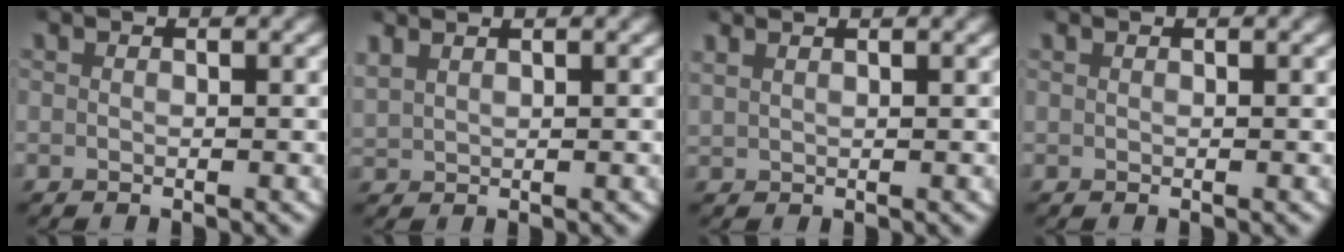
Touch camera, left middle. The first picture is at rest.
{"total": 2.5, "force": [1.9, 1.4, 1.1], "torque": [-0.026, 0.010, 0.036]}
{"total": 2.1, "force": [1.8, 0.7, 0.9], "torque": [-0.015, 0.008, 0.032]}
{"total": 0.0}